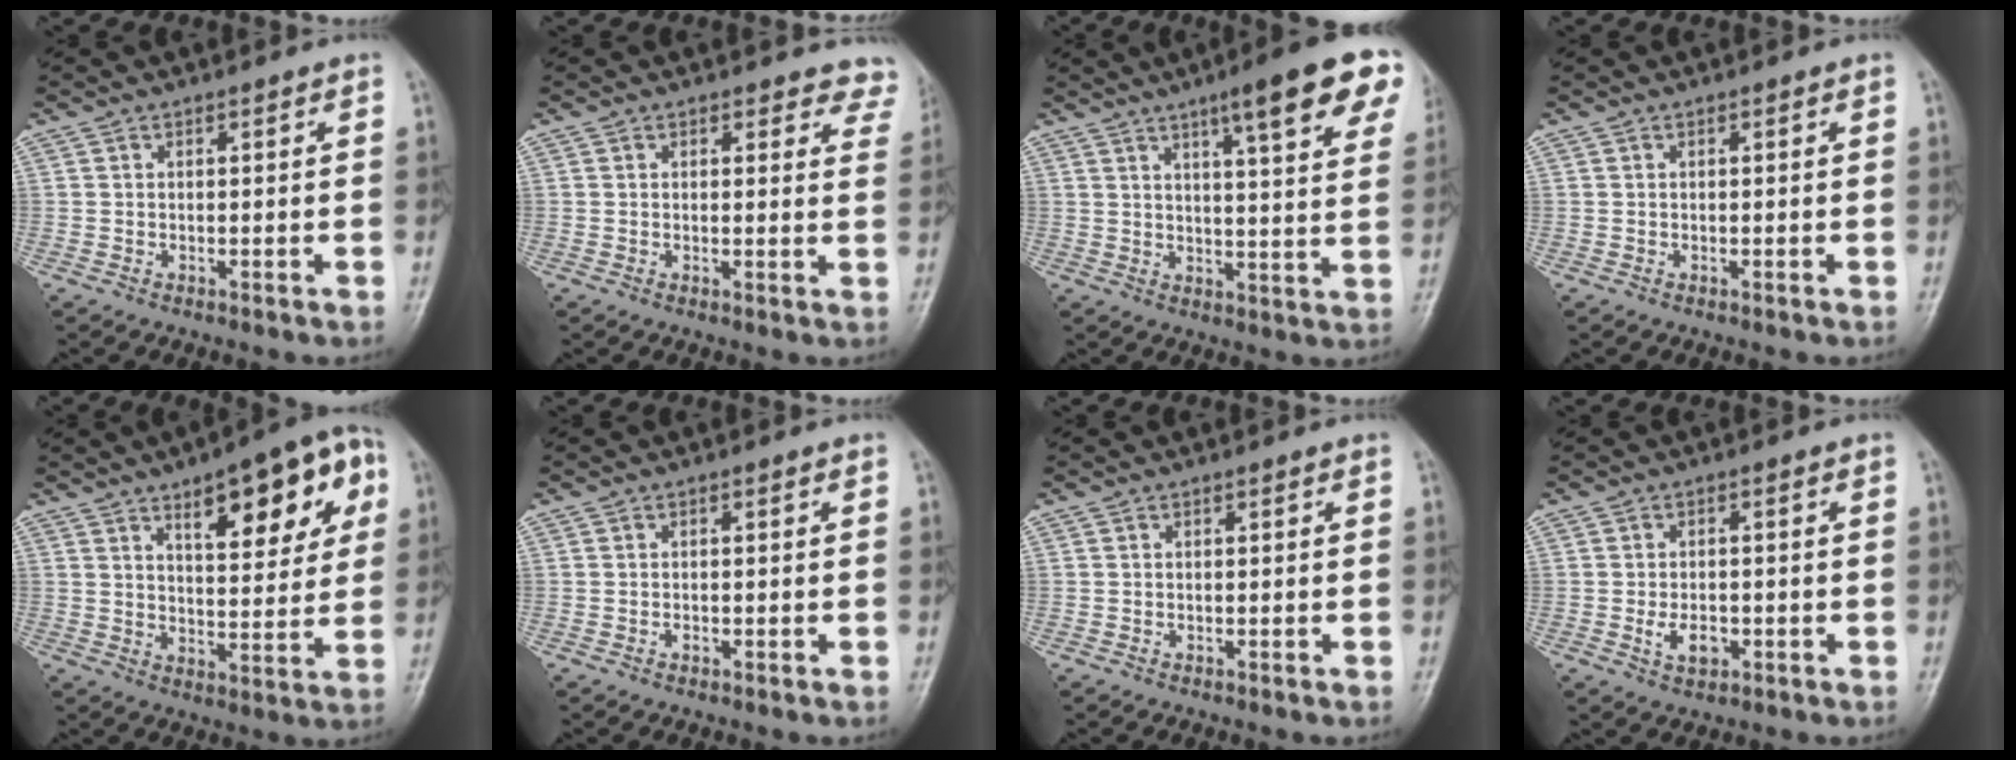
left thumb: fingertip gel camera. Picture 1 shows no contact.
{"total": 6.5, "force": [5.9, 2.7, 0.4], "torque": [0.050, -0.025, 0.035]}
{"total": 15.9, "force": [8.7, 2.8, 13.0], "torque": [-0.149, -0.030, 0.112]}
{"total": 0.0}
{"total": 16.9, "force": [7.3, 6.7, 13.7], "torque": [-0.137, -0.012, 0.099]}
{"total": 0.6, "force": [-0.2, 0.4, 0.3], "torque": [-0.003, 0.000, -0.005]}
{"total": 0.0}
{"total": 4.0, "force": [-1.1, 2.6, 2.8], "torque": [-0.046, 0.000, -0.014]}